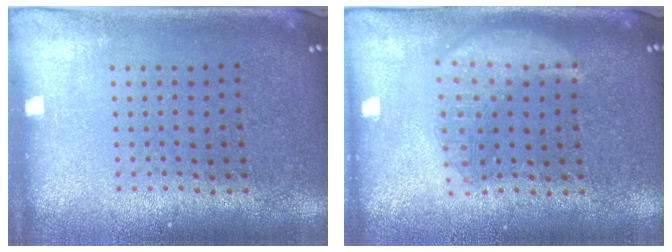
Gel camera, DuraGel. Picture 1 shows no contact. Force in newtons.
{"total": 2.8, "press": 2.8, "slide": 0.3}